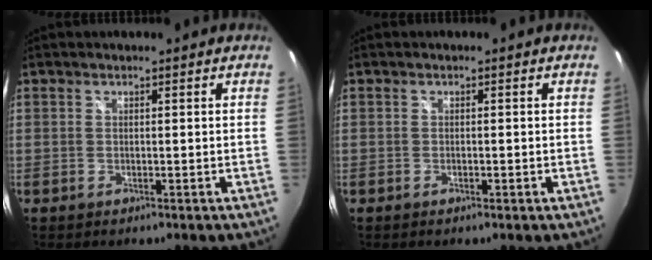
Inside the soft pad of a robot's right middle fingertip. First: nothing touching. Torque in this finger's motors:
{"motor_torque": [-0.23, 0.17, -0.01, 0.00]}